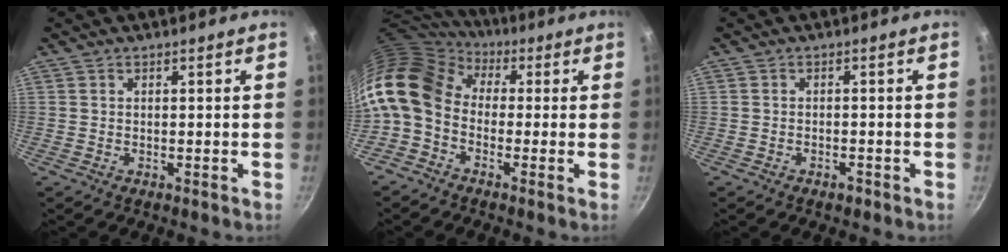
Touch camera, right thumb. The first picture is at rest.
{"total": 15.8, "force": [0.7, 11.6, 10.7], "torque": [-0.216, 0.028, -0.012]}
{"total": 1.4, "force": [-1.1, 0.6, 0.7], "torque": [-0.015, 0.009, -0.014]}